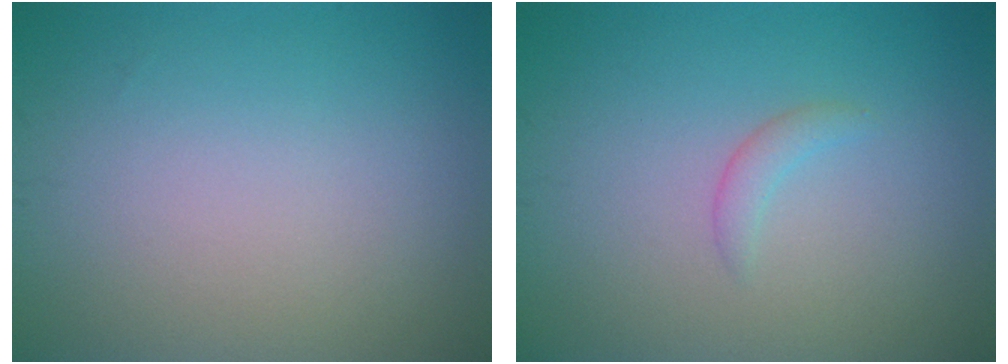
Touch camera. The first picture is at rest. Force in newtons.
{"total": 1.1, "press": 1.1, "slide": 0.1}